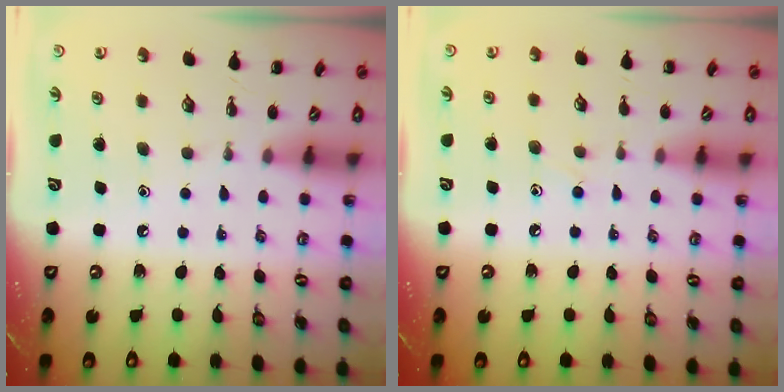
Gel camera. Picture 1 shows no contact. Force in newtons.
{"total": 6.4, "press": 6.0, "slide": 2.3}